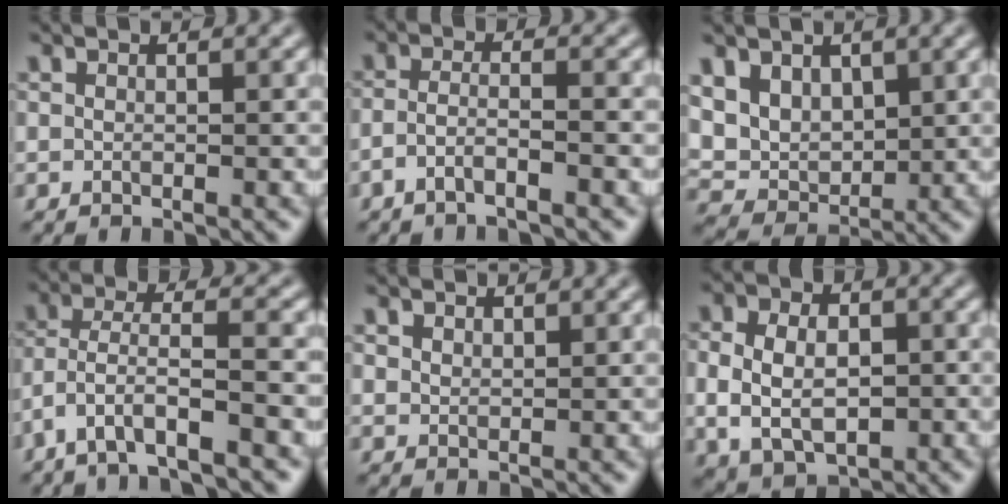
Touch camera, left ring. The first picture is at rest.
{"total": 2.4, "force": [-1.6, 0.4, 1.7], "torque": [-0.034, 0.004, -0.039]}
{"total": 5.3, "force": [2.1, 3.9, 3.0], "torque": [-0.064, -0.009, 0.052]}
{"total": 5.7, "force": [-3.6, 1.3, 4.3], "torque": [-0.086, -0.002, -0.071]}
{"total": 1.2, "force": [1.0, 0.6, 0.2], "torque": [-0.004, -0.001, 0.021]}
{"total": 7.9, "force": [-0.4, 5.9, 5.2], "torque": [-0.087, 0.006, -0.010]}